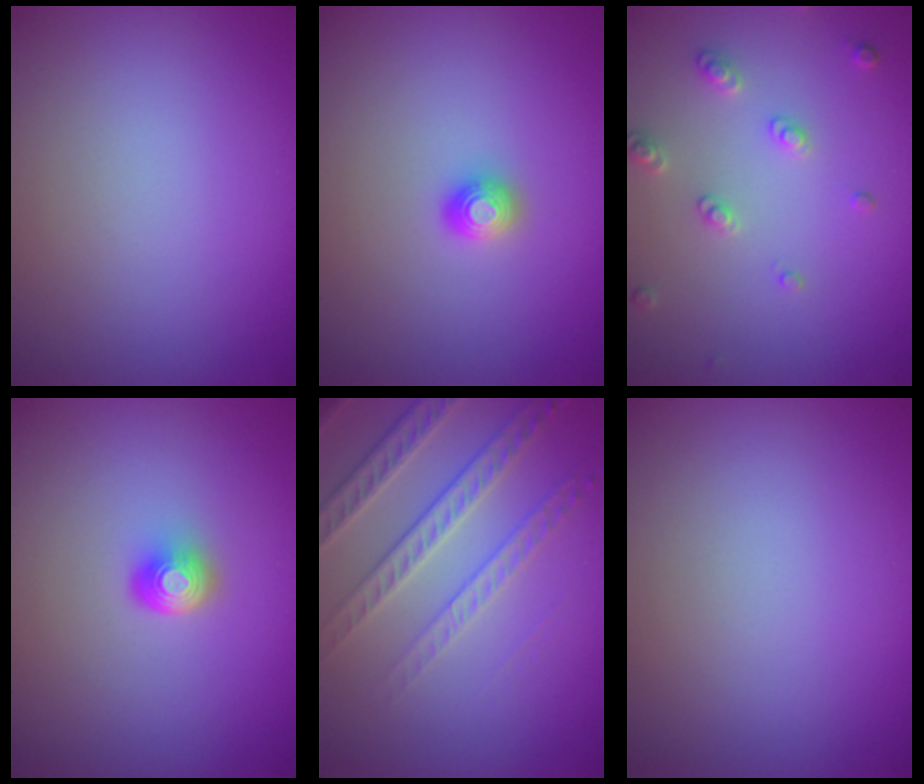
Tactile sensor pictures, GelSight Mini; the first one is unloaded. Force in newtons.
{"total": 1.1, "press": 1.1, "slide": 0.0}
{"total": 2.2, "press": 2.1, "slide": 0.6}
{"total": 2.1, "press": 1.4, "slide": 1.6}
{"total": 4.4, "press": 3.7, "slide": 2.4}
{"total": 0.0}